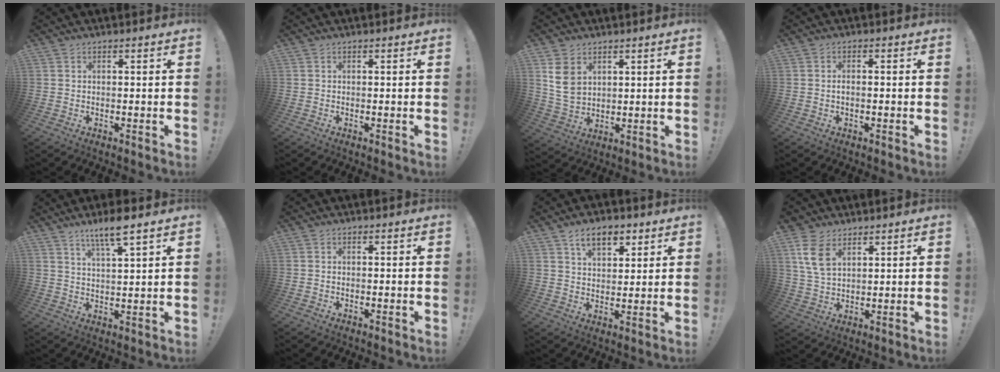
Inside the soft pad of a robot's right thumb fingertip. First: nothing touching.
{"total": 0.0}
{"total": 8.6, "force": [4.0, 6.3, 4.3], "torque": [-0.073, -0.015, 0.080]}
{"total": 1.6, "force": [-0.5, 0.5, 1.4], "torque": [-0.025, 0.004, -0.009]}
{"total": 8.0, "force": [5.7, 0.8, 5.6], "torque": [-0.101, -0.025, 0.096]}
{"total": 0.0}
{"total": 8.5, "force": [4.8, 4.8, 5.1], "torque": [-0.080, -0.009, 0.088]}
{"total": 9.9, "force": [5.1, 6.0, 6.0], "torque": [-0.109, -0.015, 0.099]}